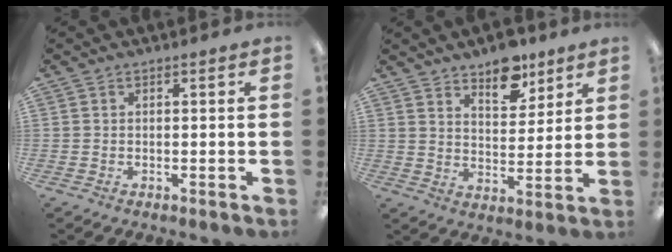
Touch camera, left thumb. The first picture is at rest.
{"total": 9.8, "force": [7.6, 4.6, 4.1], "torque": [-0.040, -0.048, 0.130]}